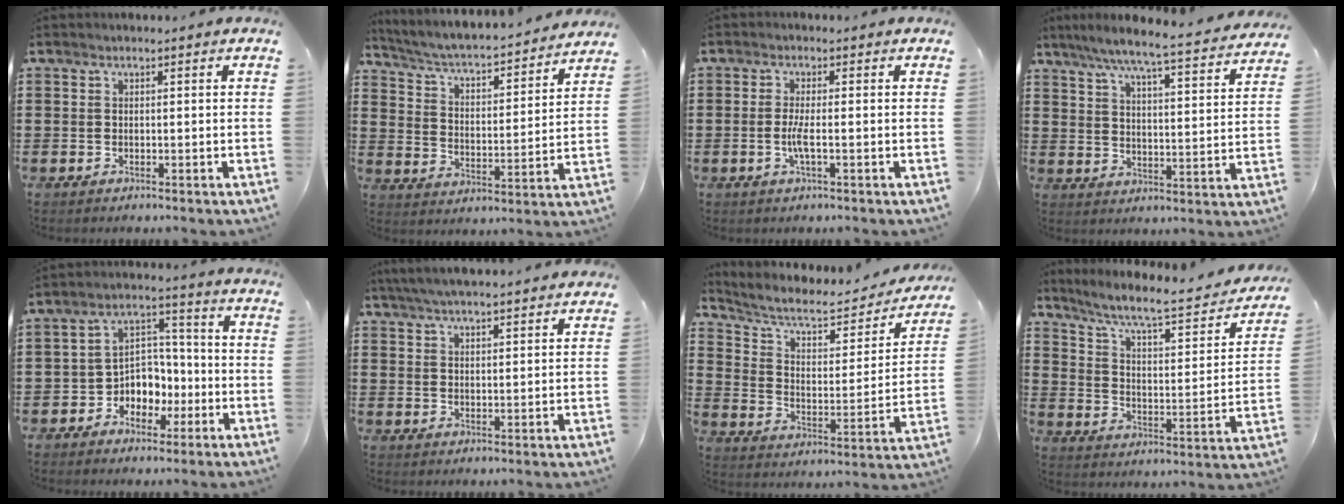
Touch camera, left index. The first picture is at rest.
{"total": 3.6, "force": [3.3, 0.2, 1.5], "torque": [-0.047, -0.035, 0.046]}
{"total": 3.1, "force": [-0.7, 0.3, 3.0], "torque": [-0.069, -0.007, -0.018]}
{"total": 6.6, "force": [5.8, -0.6, 3.1], "torque": [-0.084, -0.046, 0.093]}
{"total": 6.1, "force": [-2.4, 5.2, 2.1], "torque": [-0.051, 0.015, -0.045]}
{"total": 4.4, "force": [4.2, -0.3, 1.3], "torque": [-0.038, -0.012, 0.077]}
{"total": 6.9, "force": [5.4, 2.2, 3.7], "torque": [-0.090, -0.034, 0.087]}
{"total": 7.3, "force": [5.9, 0.7, 4.3], "torque": [-0.101, -0.044, 0.091]}